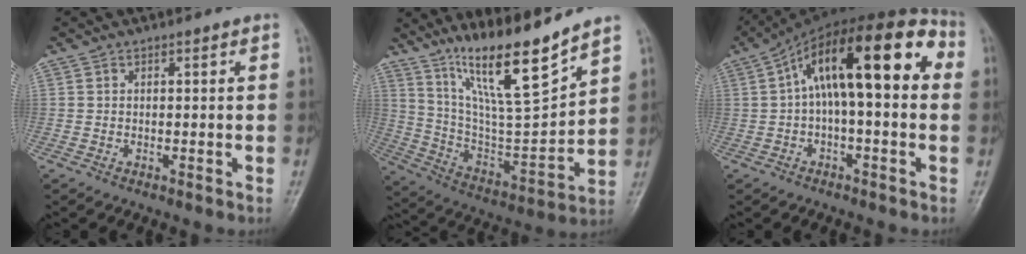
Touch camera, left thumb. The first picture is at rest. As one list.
[{"total": 17.9, "force": [13.1, 2.0, 12.1], "torque": [-0.189, -0.076, 0.244]}, {"total": 18.5, "force": [2.9, 7.3, 16.8], "torque": [-0.231, 0.054, 0.033]}]